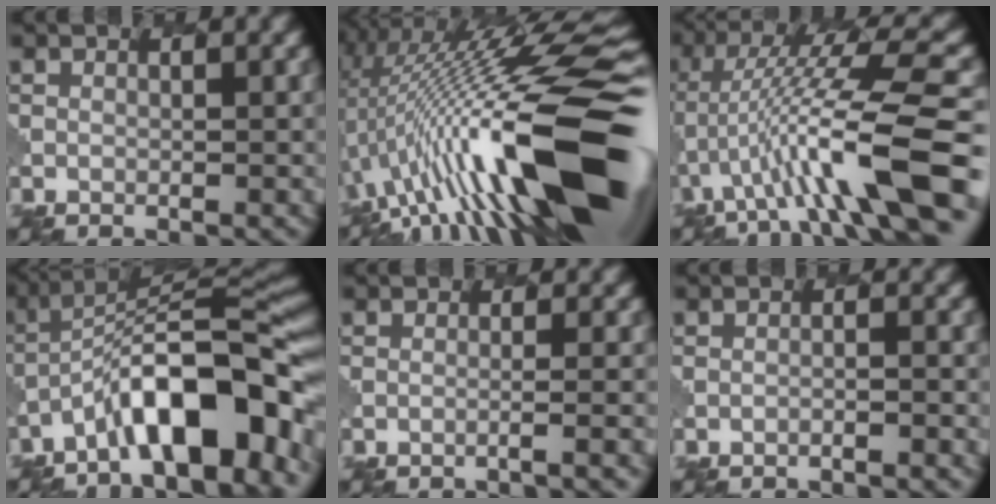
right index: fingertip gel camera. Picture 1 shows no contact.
{"total": 18.2, "force": [-0.2, 5.1, 17.5], "torque": [-0.268, 0.032, -0.011]}
{"total": 10.6, "force": [-2.5, 2.0, 10.1], "torque": [-0.162, 0.027, -0.040]}
{"total": 12.1, "force": [-5.9, 3.8, 9.8], "torque": [-0.152, 0.014, -0.095]}
{"total": 2.2, "force": [-0.8, 0.6, 2.0], "torque": [-0.012, 0.004, -0.028]}
{"total": 1.2, "force": [-0.9, 0.2, 0.8], "torque": [-0.011, 0.012, -0.023]}